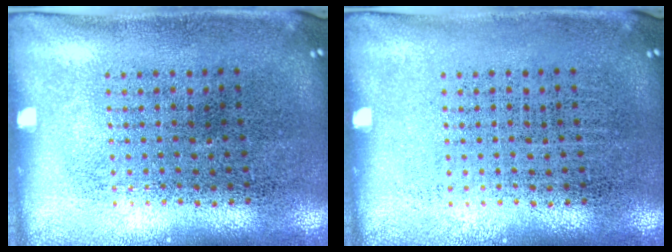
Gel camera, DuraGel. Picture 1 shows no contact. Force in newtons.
{"total": 0.0}